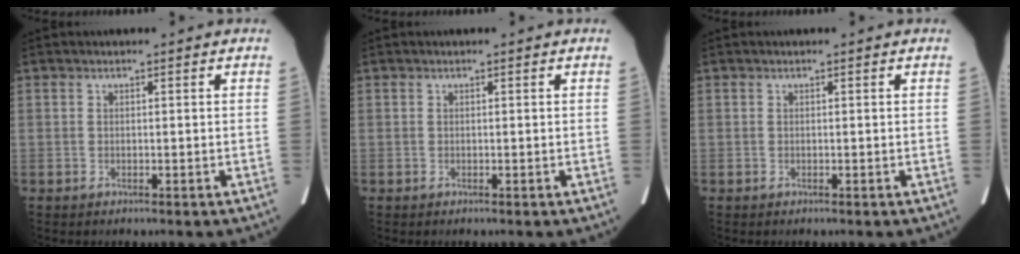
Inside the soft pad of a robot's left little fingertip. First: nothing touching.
{"total": 0.0}
{"total": 0.0}